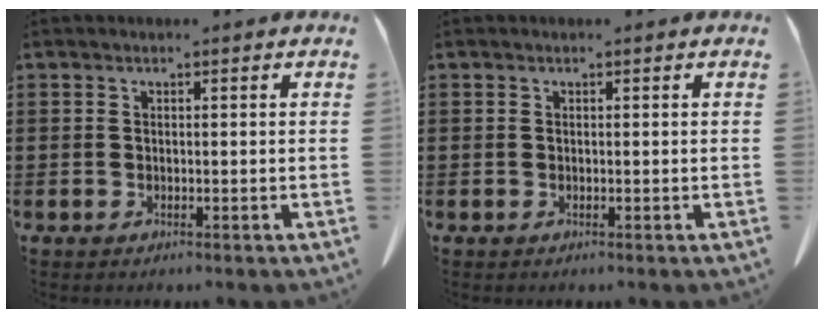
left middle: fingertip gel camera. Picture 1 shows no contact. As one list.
[{"total": 0.0}]